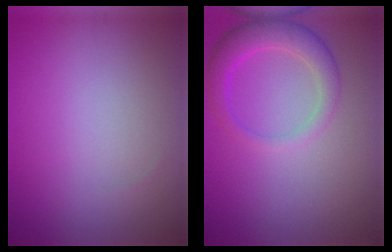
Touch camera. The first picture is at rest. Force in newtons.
{"total": 3.7, "press": 3.7, "slide": 0.4}